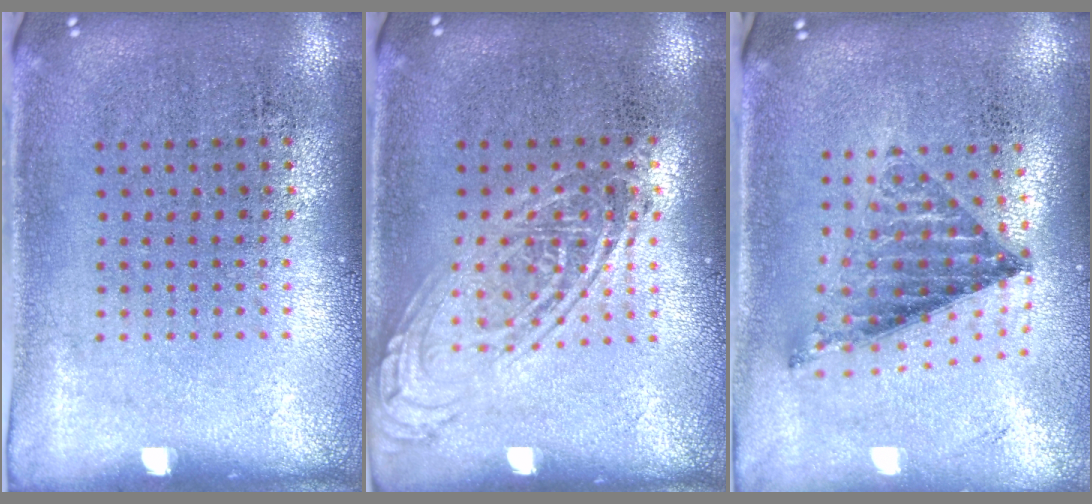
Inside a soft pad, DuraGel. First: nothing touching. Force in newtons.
{"total": 1.6, "press": 1.6, "slide": 0.1}
{"total": 0.8, "press": 0.8, "slide": 0.2}